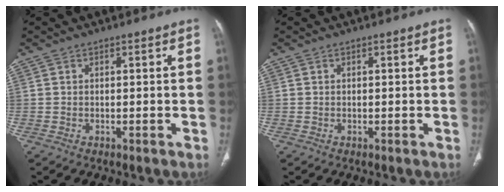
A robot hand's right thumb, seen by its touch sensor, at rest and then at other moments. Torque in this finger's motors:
{"motor_torque": [-0.11, 0.37, 0.06, -0.12, -0.01]}